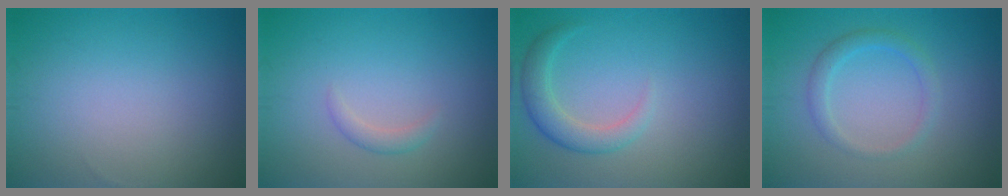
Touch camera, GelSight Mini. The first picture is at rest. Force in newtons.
{"total": 1.1, "press": 1.1, "slide": 0.1}
{"total": 2.7, "press": 2.7, "slide": 0.1}
{"total": 1.9, "press": 1.9, "slide": 0.1}